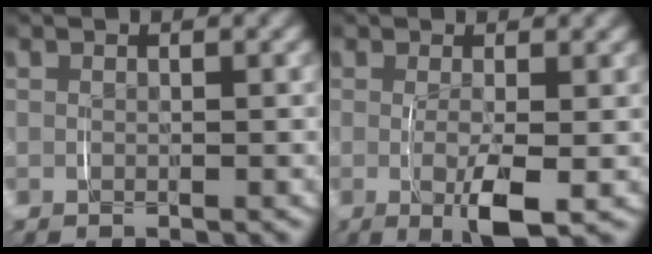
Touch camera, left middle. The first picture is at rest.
{"total": 4.1, "force": [-0.7, 0.9, 3.9], "torque": [-0.059, -0.011, -0.009]}